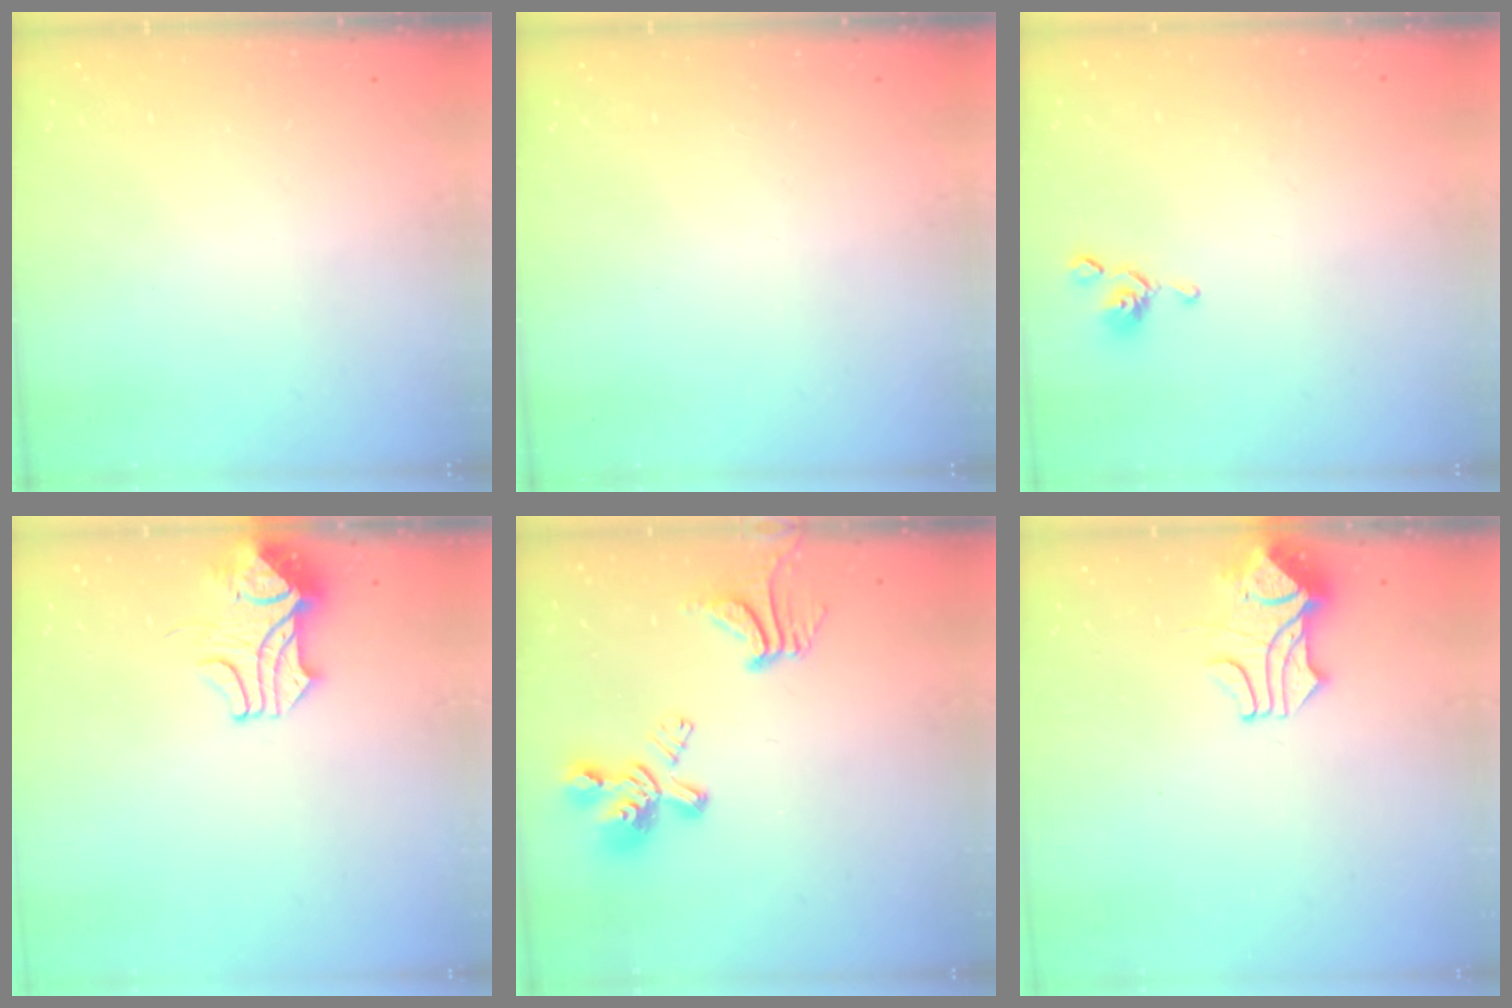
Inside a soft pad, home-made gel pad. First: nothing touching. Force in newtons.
{"total": 0.0}
{"total": 0.0}
{"total": 2.4, "press": 2.2, "slide": 1.0}
{"total": 6.6, "press": 6.2, "slide": 2.3}
{"total": 1.7, "press": 1.3, "slide": 1.1}